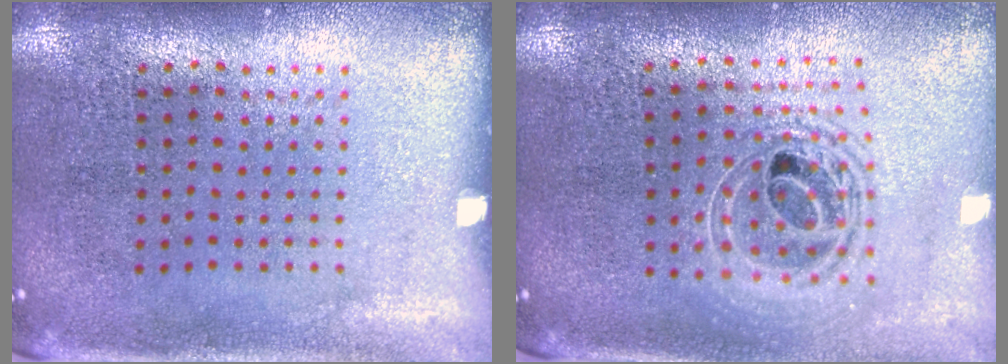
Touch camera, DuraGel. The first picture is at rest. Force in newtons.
{"total": 1.8, "press": 1.4, "slide": 1.1}